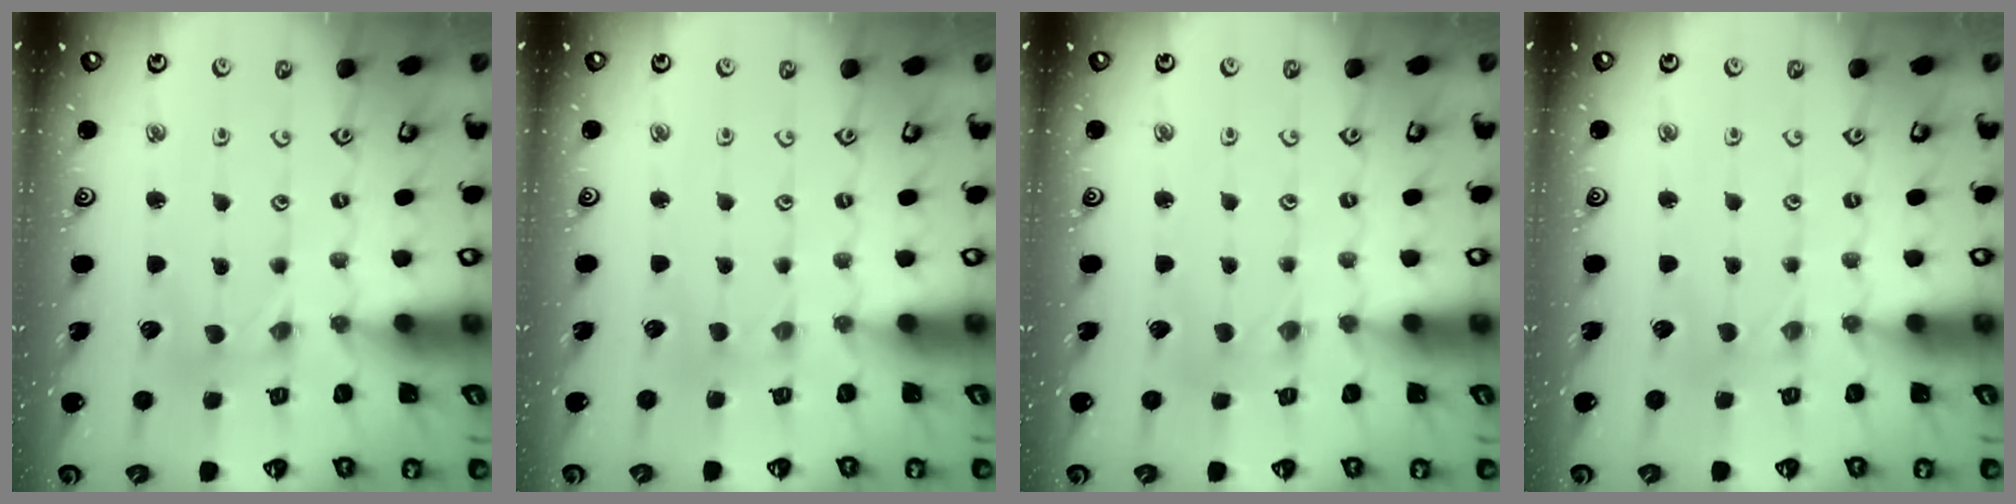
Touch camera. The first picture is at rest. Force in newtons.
{"total": 0.0}
{"total": 1.4, "press": 1.3, "slide": 0.3}
{"total": 0.0}